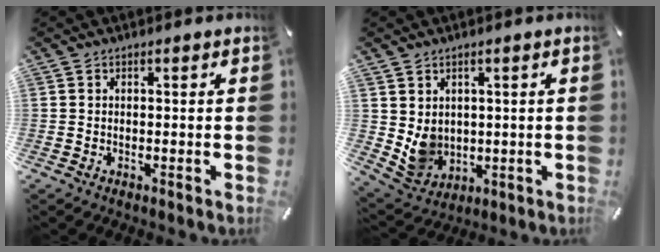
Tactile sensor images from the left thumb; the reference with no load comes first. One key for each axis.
{"total": 7.0, "fx": 1.9, "fy": 6.5, "fz": 1.8, "tx": -0.045, "ty": -0.018, "tz": 0.040}